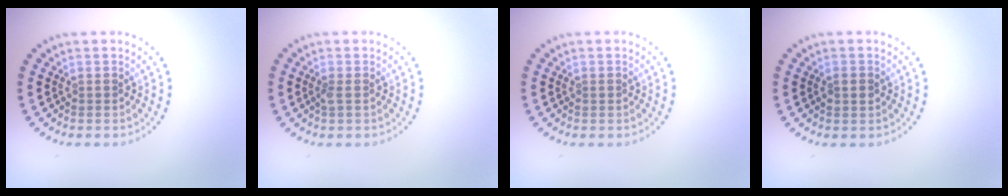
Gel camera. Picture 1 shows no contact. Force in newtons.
{"total": 0.6, "press": 0.5, "slide": 0.3}
{"total": 0.0}
{"total": 1.1, "press": 1.1, "slide": 0.2}